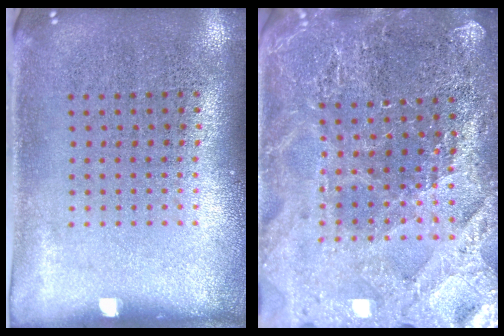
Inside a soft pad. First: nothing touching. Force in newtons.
{"total": 3.5, "press": 3.4, "slide": 0.8}